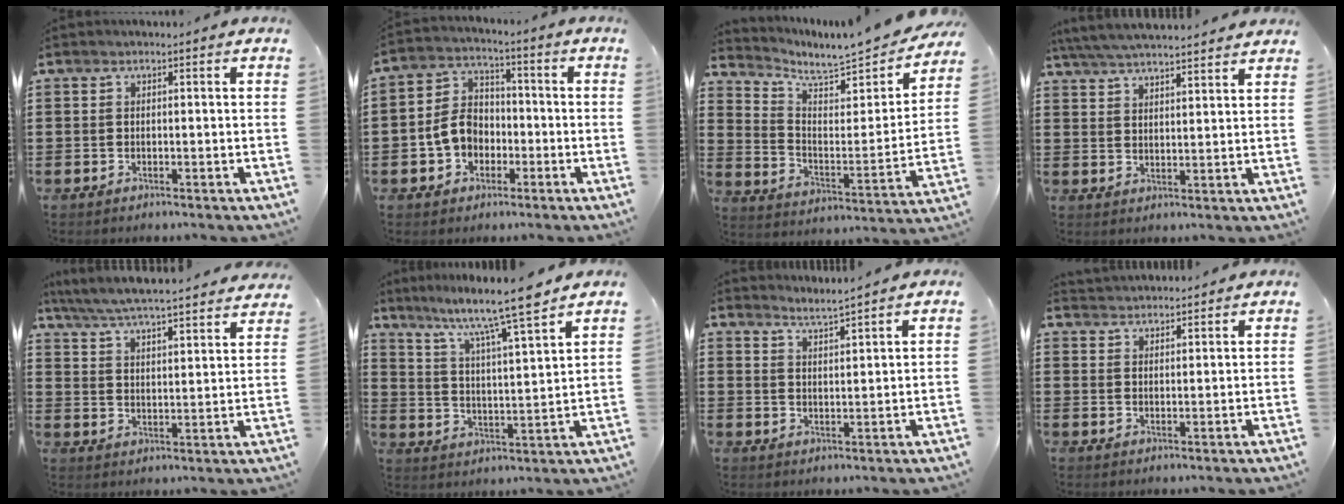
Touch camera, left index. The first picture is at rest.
{"total": 6.4, "force": [-1.9, 5.2, 3.3], "torque": [-0.090, 0.013, -0.043]}
{"total": 6.0, "force": [5.6, 0.9, 1.8], "torque": [-0.060, -0.049, 0.092]}
{"total": 5.0, "force": [4.9, 0.0, 1.3], "torque": [-0.043, -0.020, 0.086]}
{"total": 5.7, "force": [5.5, -0.4, 1.5], "torque": [-0.055, -0.041, 0.092]}
{"total": 8.9, "force": [7.5, -0.6, 4.7], "torque": [-0.109, -0.049, 0.119]}
{"total": 3.0, "force": [2.9, -0.7, -0.1], "torque": [-0.008, -0.017, 0.052]}
{"total": 2.7, "force": [2.7, 0.1, -0.6], "torque": [0.003, -0.005, 0.052]}